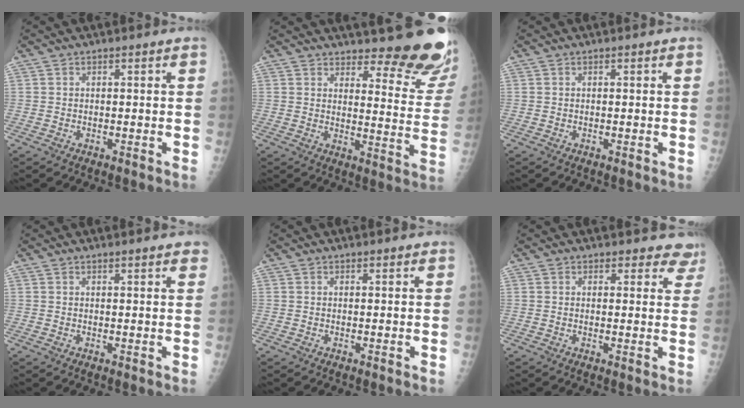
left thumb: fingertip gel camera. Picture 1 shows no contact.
{"total": 15.3, "force": [13.5, 3.8, 6.1], "torque": [-0.032, -0.130, 0.151]}
{"total": 0.0}
{"total": 3.3, "force": [2.7, 0.5, 1.8], "torque": [-0.012, -0.003, 0.028]}
{"total": 0.6, "force": [0.5, 0.2, 0.1], "torque": [-0.001, -0.004, 0.007]}
{"total": 5.9, "force": [5.2, 2.6, 0.0], "torque": [0.053, -0.023, 0.033]}